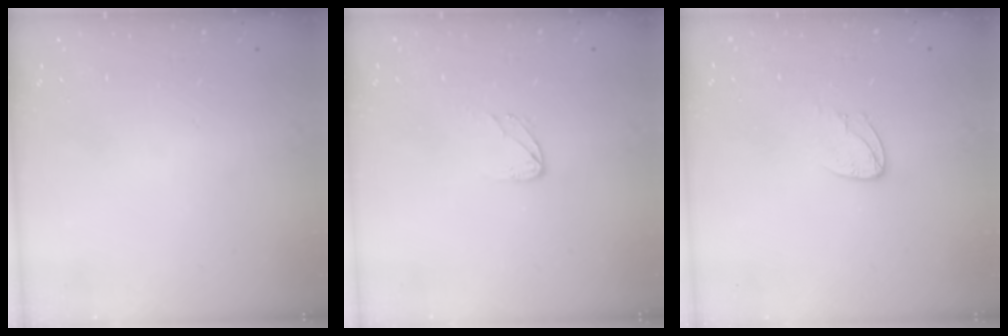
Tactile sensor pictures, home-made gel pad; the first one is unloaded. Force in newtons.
{"total": 3.9, "press": 3.8, "slide": 0.3}
{"total": 5.3, "press": 5.2, "slide": 0.4}